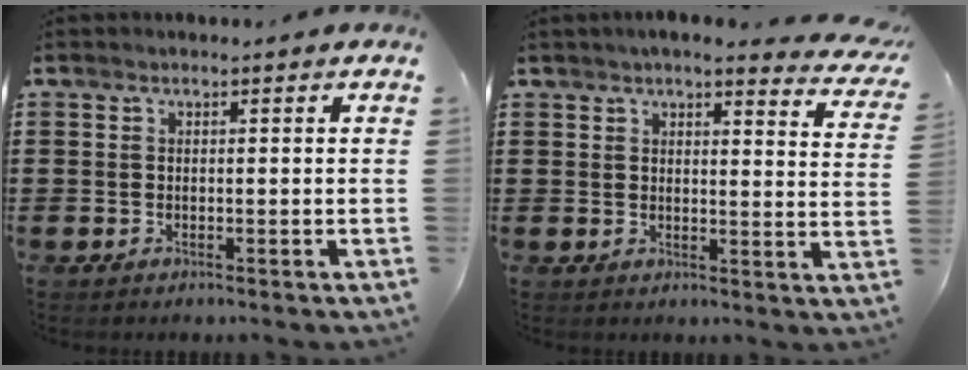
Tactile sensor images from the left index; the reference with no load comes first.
{"total": 4.0, "force": [3.6, 0.0, 1.6], "torque": [-0.039, -0.016, 0.062]}